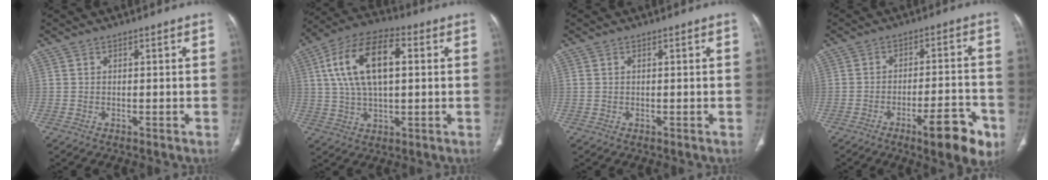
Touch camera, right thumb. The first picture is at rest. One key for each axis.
{"total": 16.4, "fx": 3.5, "fy": 8.2, "fz": 13.7, "tx": -0.252, "ty": 0.019, "tz": 0.061}
{"total": 0.6, "fx": 0.1, "fy": 0.4, "fz": 0.4, "tx": -0.013, "ty": 0.009, "tz": 0.008}
{"total": 11.9, "fx": -6.2, "fy": 3.1, "fz": 9.7, "tx": -0.121, "ty": 0.030, "tz": -0.084}